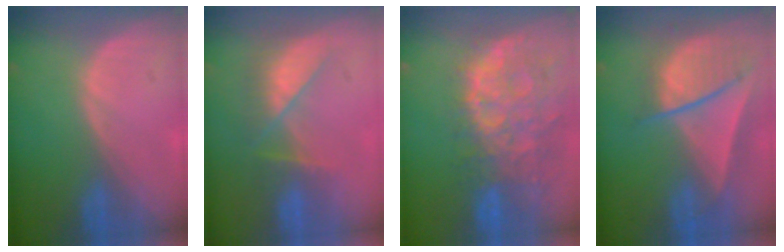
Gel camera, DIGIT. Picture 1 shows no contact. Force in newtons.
{"total": 7.8, "press": 7.0, "slide": 3.4}
{"total": 13.6, "press": 11.0, "slide": 7.9}
{"total": 9.1, "press": 7.9, "slide": 4.5}